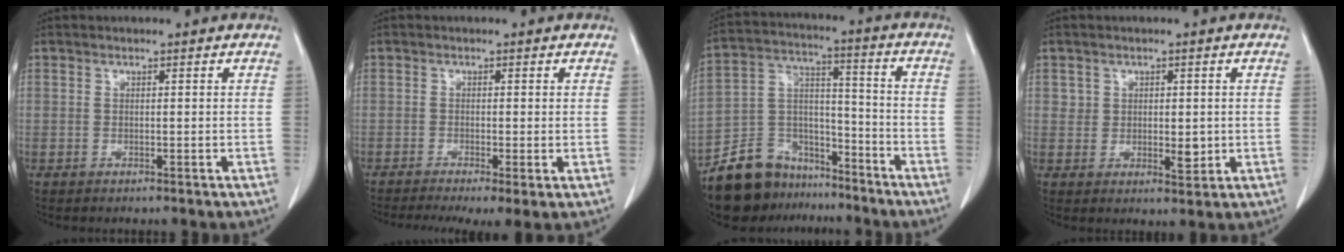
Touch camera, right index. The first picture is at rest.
{"total": 7.0, "force": [-4.4, 1.5, 5.2], "torque": [-0.085, -0.018, -0.075]}
{"total": 13.6, "force": [-11.0, 7.1, 3.6], "torque": [-0.073, 0.047, -0.192]}
{"total": 3.4, "force": [0.4, 2.4, 2.4], "torque": [-0.030, -0.005, 0.013]}